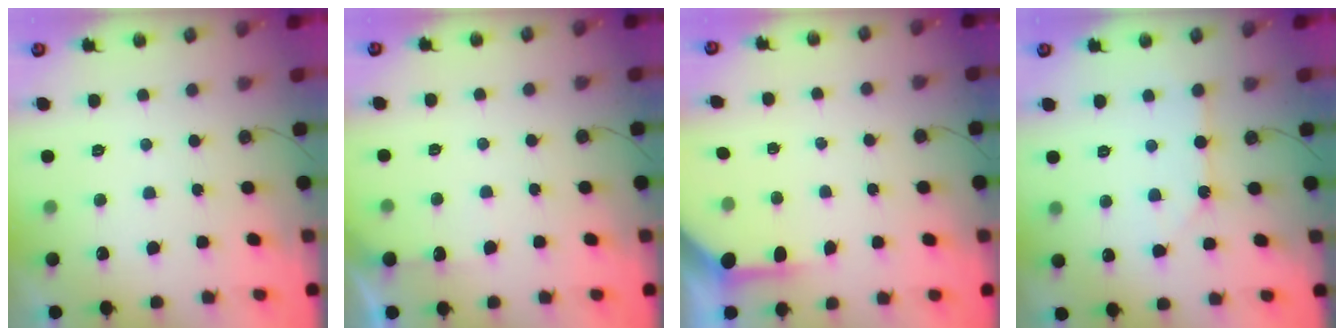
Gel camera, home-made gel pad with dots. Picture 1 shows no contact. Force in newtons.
{"total": 2.9, "press": 2.8, "slide": 0.4}
{"total": 3.9, "press": 3.9, "slide": 0.4}
{"total": 2.5, "press": 2.5, "slide": 0.3}